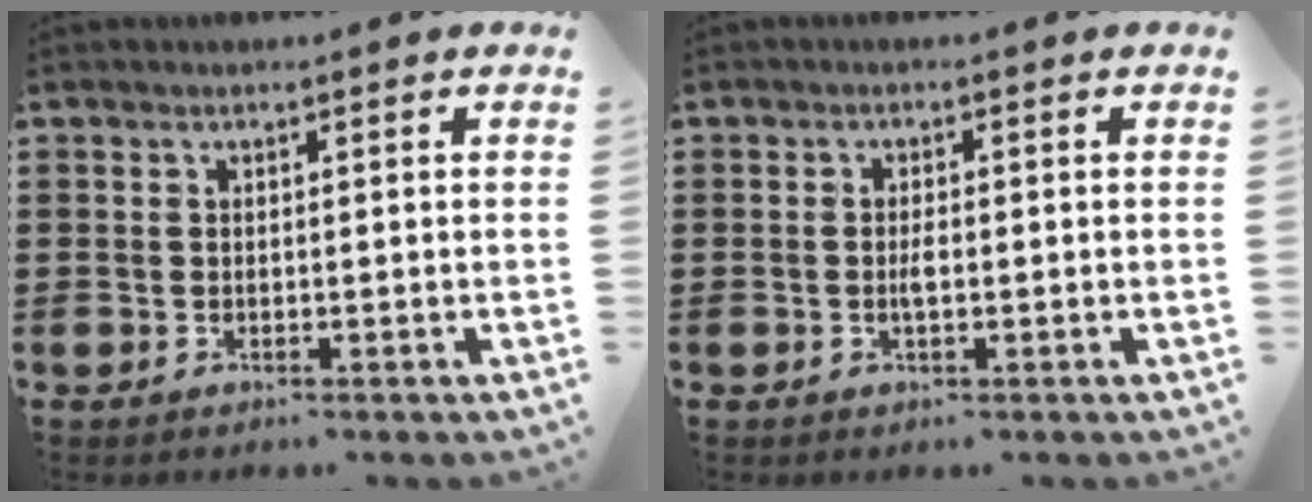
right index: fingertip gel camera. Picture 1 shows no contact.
{"total": 2.0, "force": [-0.3, 0.6, 1.8], "torque": [-0.041, -0.002, -0.008]}